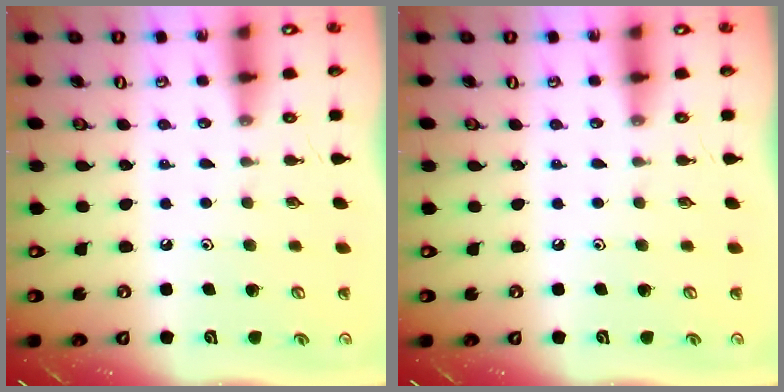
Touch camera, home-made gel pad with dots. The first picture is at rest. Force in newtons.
{"total": 0.0}